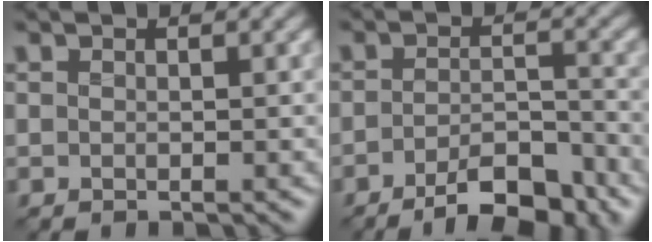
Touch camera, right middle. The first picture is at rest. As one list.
[{"total": 6.4, "force": [-4.4, 1.8, 4.2], "torque": [-0.067, 0.001, -0.071]}]